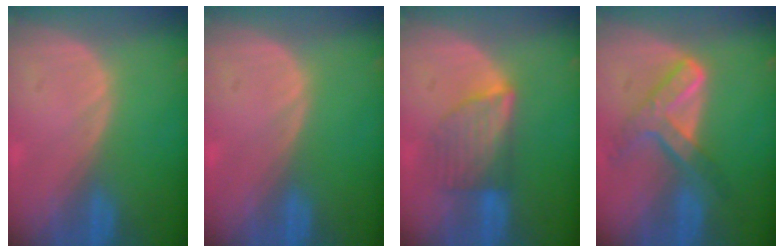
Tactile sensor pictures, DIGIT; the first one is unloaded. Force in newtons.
{"total": 0.0}
{"total": 6.0, "press": 6.0, "slide": 0.7}
{"total": 7.3, "press": 6.1, "slide": 4.0}